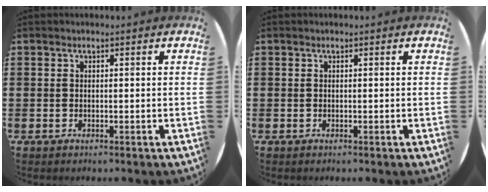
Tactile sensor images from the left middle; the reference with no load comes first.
{"total": 0.0}